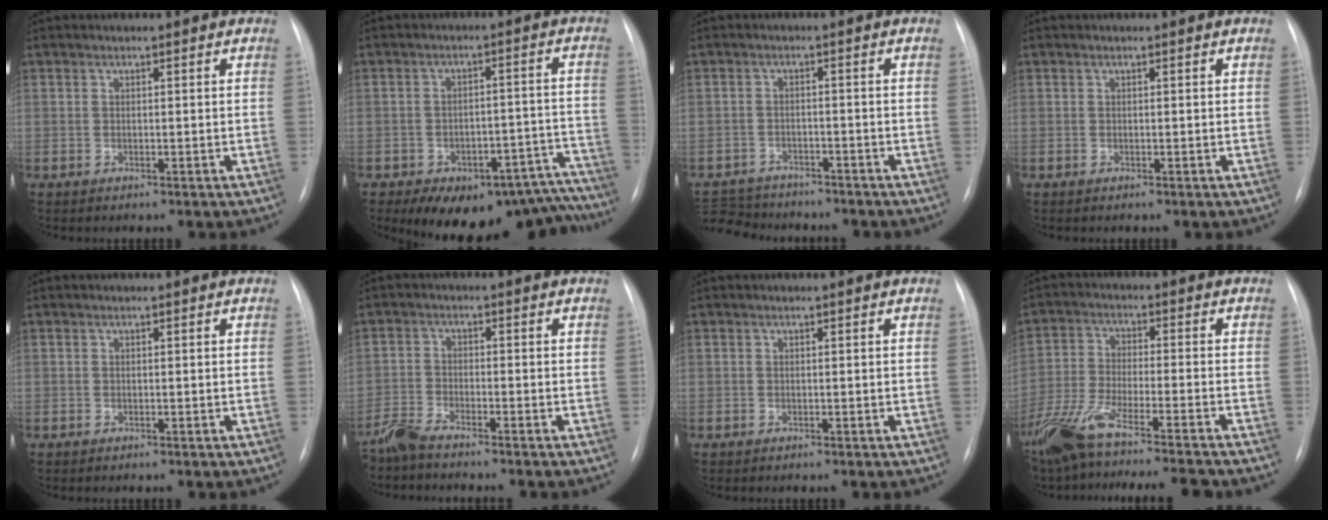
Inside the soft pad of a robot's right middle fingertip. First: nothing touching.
{"total": 19.1, "force": [-16.1, 7.7, 6.9], "torque": [-0.047, 0.046, -0.196]}
{"total": 8.9, "force": [-8.2, 3.0, 1.6], "torque": [-0.036, 0.003, -0.122]}
{"total": 0.0}
{"total": 0.0}
{"total": 4.0, "force": [-3.8, 0.1, 1.5], "torque": [-0.035, -0.015, -0.075]}
{"total": 0.0}
{"total": 18.2, "force": [-15.1, 0.7, 10.0], "torque": [-0.199, -0.036, -0.253]}